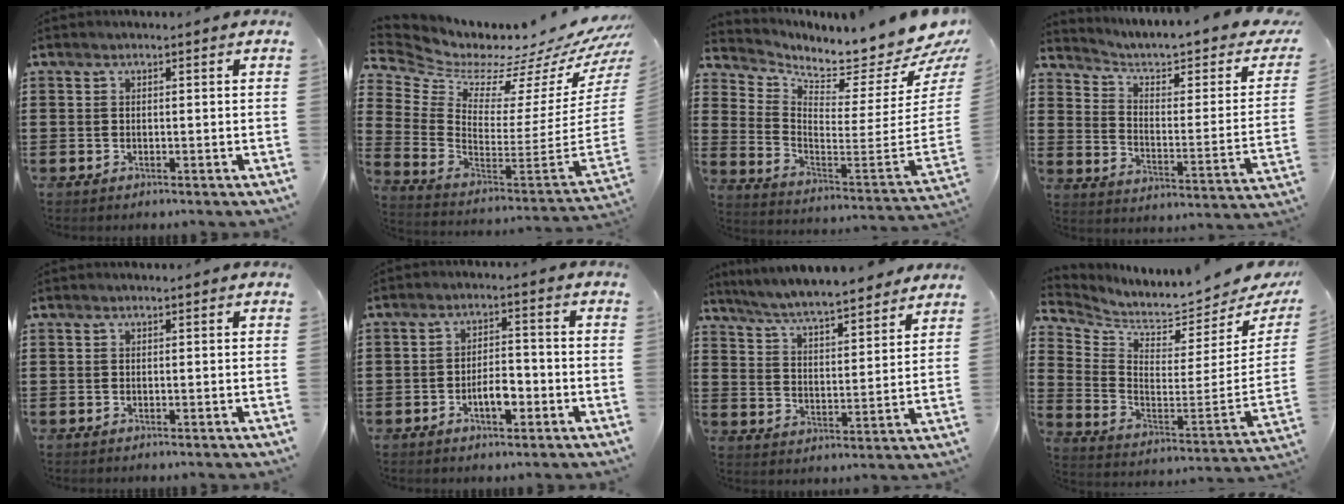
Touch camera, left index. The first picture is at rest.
{"total": 4.2, "force": [3.8, 1.7, 0.8], "torque": [-0.027, -0.072, 0.054]}
{"total": 5.2, "force": [4.9, 0.5, 1.4], "torque": [-0.039, -0.081, 0.071]}
{"total": 4.7, "force": [3.4, 1.5, 2.9], "torque": [-0.068, -0.027, 0.050]}
{"total": 0.0}
{"total": 4.7, "force": [-1.9, 2.0, 3.8], "torque": [-0.058, 0.006, -0.036]}
{"total": 6.0, "force": [5.7, 0.1, 1.6], "torque": [-0.058, -0.036, 0.098]}
{"total": 4.2, "force": [4.0, 0.5, 1.2], "torque": [-0.053, -0.061, 0.062]}